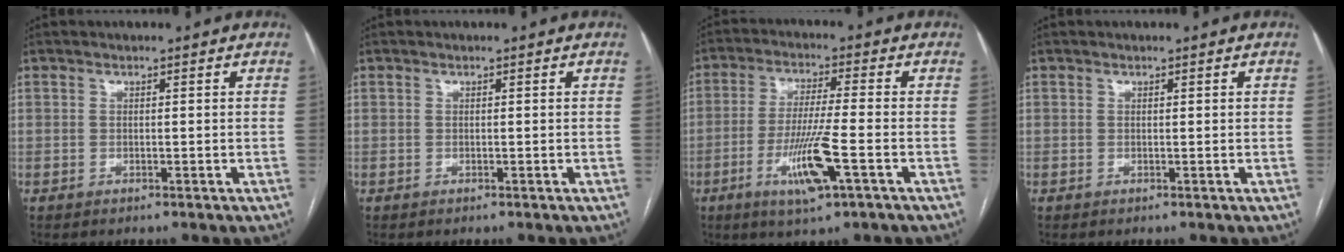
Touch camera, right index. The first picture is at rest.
{"total": 0.0}
{"total": 9.6, "force": [-3.7, 0.2, 8.9], "torque": [-0.174, -0.013, -0.068]}
{"total": 0.0}